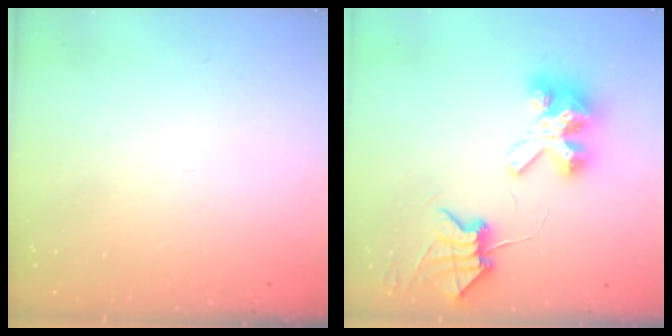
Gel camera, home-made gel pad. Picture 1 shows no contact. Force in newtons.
{"total": 8.9, "press": 8.9, "slide": 0.8}